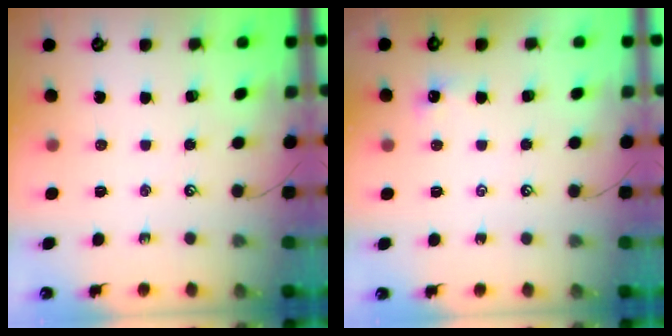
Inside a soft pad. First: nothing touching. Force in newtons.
{"total": 3.8, "press": 3.8, "slide": 0.5}